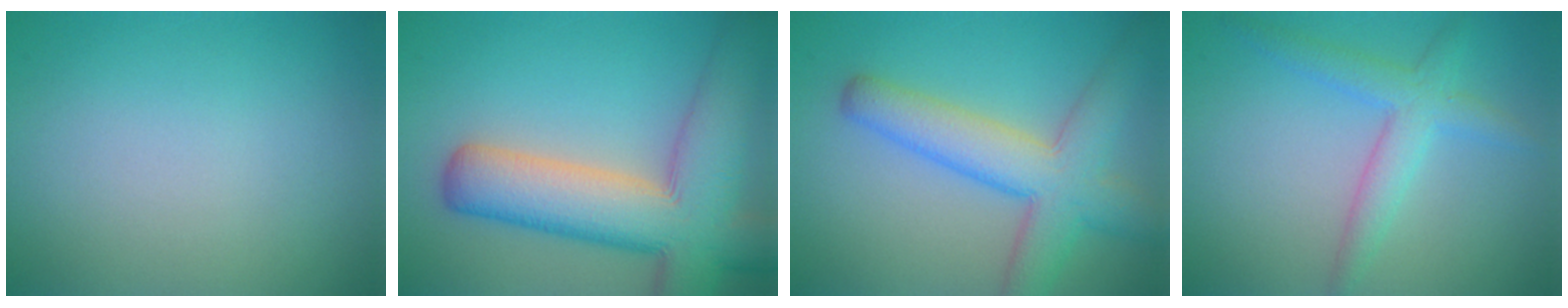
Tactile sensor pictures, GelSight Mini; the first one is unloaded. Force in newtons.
{"total": 11.2, "press": 11.2, "slide": 0.8}
{"total": 7.0, "press": 7.0, "slide": 0.3}
{"total": 3.4, "press": 3.4, "slide": 0.1}